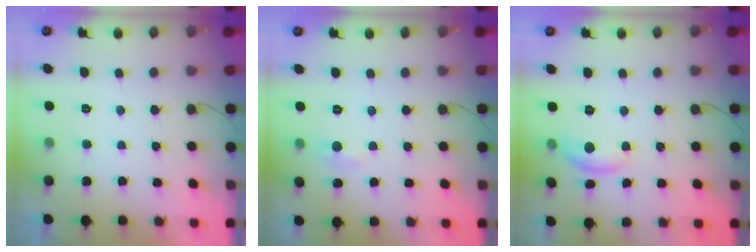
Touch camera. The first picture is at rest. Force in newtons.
{"total": 4.2, "press": 4.1, "slide": 0.7}
{"total": 8.2, "press": 8.2, "slide": 0.3}